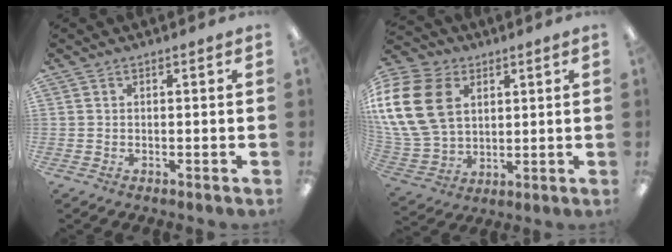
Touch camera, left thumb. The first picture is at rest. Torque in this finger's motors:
{"motor_torque": [-0.06, 1.06, 1.92, -0.85, 0.33]}